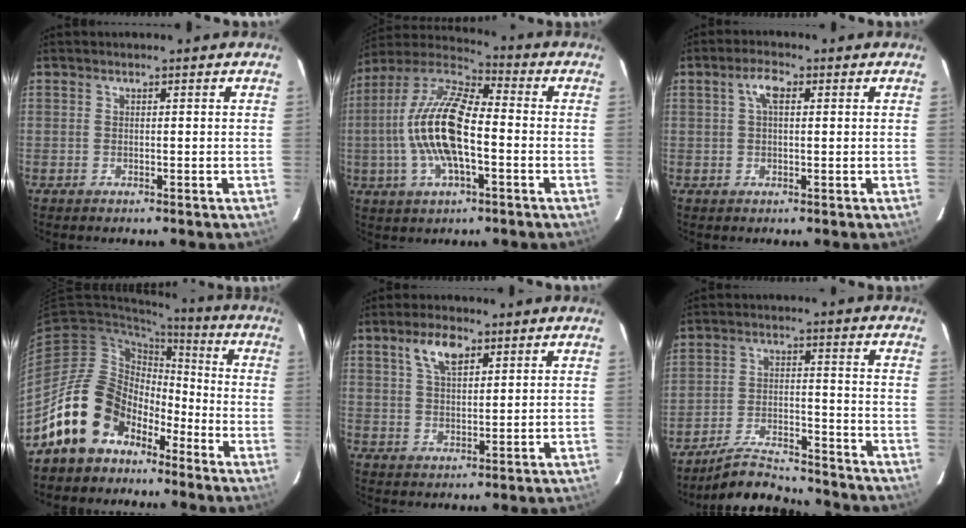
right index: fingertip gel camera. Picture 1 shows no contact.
{"total": 16.9, "force": [-2.5, 6.4, 15.4], "torque": [-0.302, 0.005, -0.055]}
{"total": 3.3, "force": [1.0, 1.4, 2.9], "torque": [-0.056, 0.011, 0.018]}
{"total": 15.1, "force": [-9.6, 9.9, 6.2], "torque": [-0.127, 0.027, -0.157]}
{"total": 6.0, "force": [3.3, 2.7, 4.3], "torque": [-0.077, 0.011, 0.062]}
{"total": 12.4, "force": [-11.8, 2.1, 3.4], "torque": [-0.090, 0.005, -0.184]}